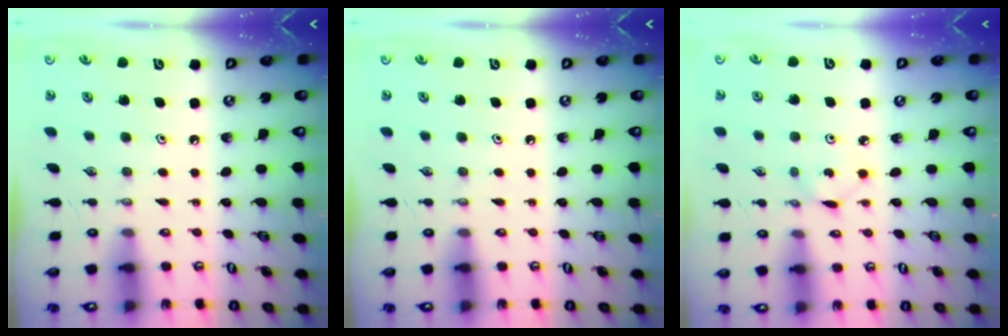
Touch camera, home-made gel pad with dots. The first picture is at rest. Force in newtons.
{"total": 0.0}
{"total": 1.1, "press": 1.1, "slide": 0.1}